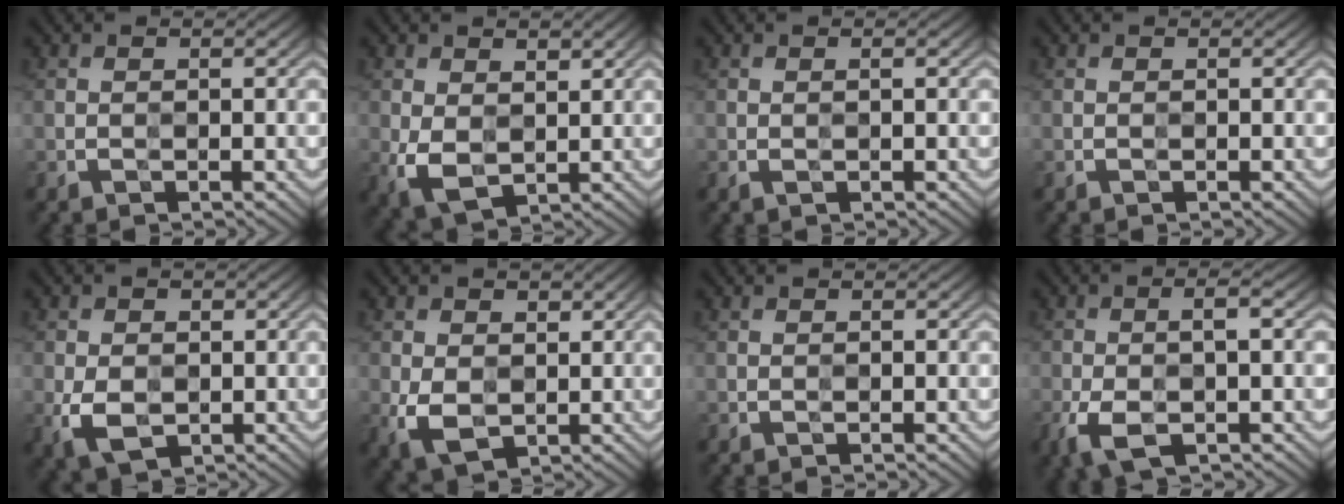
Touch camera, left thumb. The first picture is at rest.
{"total": 5.4, "force": [0.5, 3.6, 4.0], "torque": [-0.096, -0.009, 0.011]}
{"total": 0.8, "force": [0.0, 0.1, 0.8], "torque": [-0.016, 0.001, 0.000]}
{"total": 0.0}
{"total": 5.5, "force": [-1.1, 3.8, 3.8], "torque": [-0.087, -0.012, -0.020]}
{"total": 5.7, "force": [-0.1, 4.2, 3.9], "torque": [-0.090, -0.010, -0.001]}
{"total": 0.0}
{"total": 6.2, "force": [-2.1, 2.5, 5.2], "torque": [-0.111, -0.005, -0.040]}